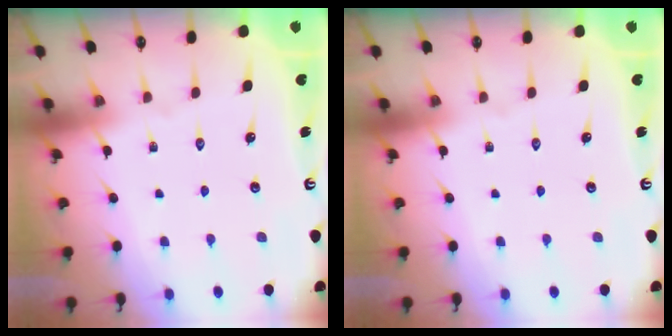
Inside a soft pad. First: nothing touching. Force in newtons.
{"total": 0.0}